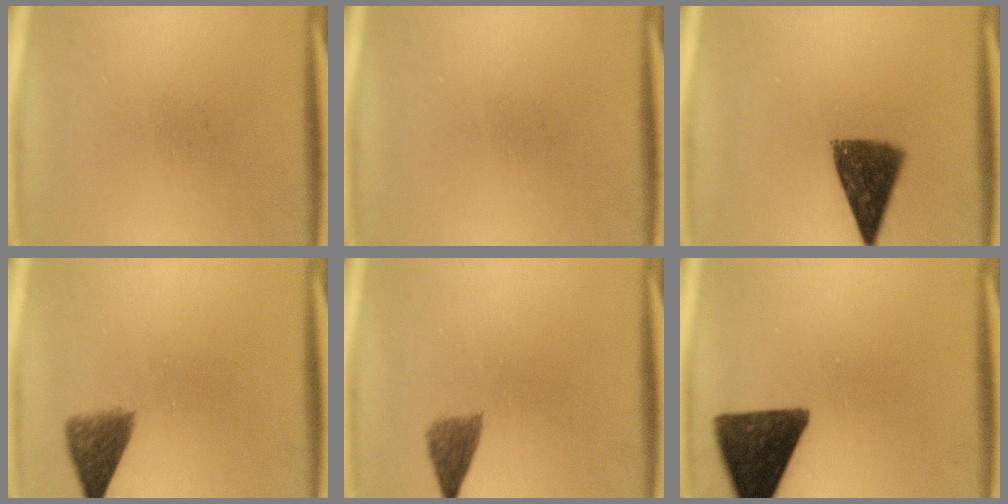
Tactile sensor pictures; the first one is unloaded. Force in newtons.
{"total": 0.0}
{"total": 9.6}
{"total": 4.8}
{"total": 3.2}
{"total": 13.6}